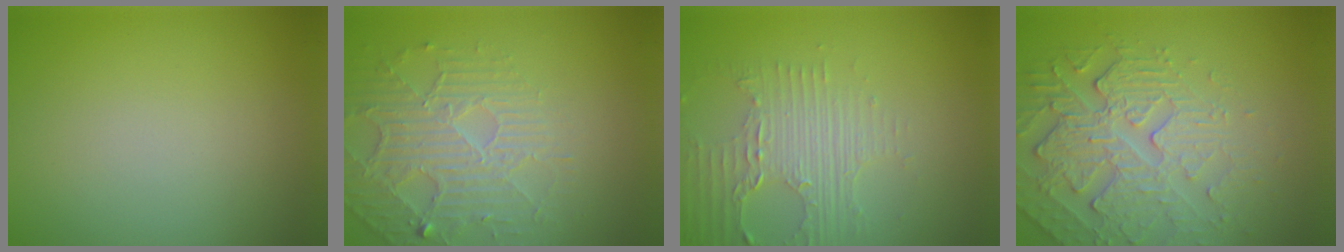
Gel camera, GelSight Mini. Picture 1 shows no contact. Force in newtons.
{"total": 4.7, "press": 3.5, "slide": 3.1}
{"total": 4.7, "press": 3.2, "slide": 3.4}
{"total": 4.5, "press": 4.1, "slide": 1.8}